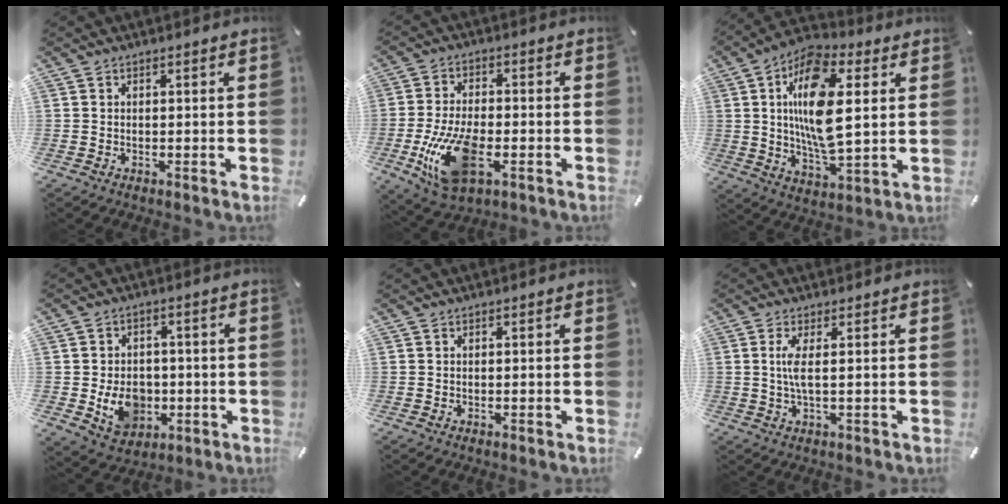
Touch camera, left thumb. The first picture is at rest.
{"total": 14.8, "force": [-4.3, 8.0, 11.6], "torque": [-0.238, -0.002, -0.070]}
{"total": 16.9, "force": [4.0, 7.3, 14.7], "torque": [-0.297, -0.003, 0.064]}
{"total": 9.9, "force": [-2.1, 8.1, 5.3], "torque": [-0.091, 0.014, -0.033]}
{"total": 0.0}
{"total": 4.8, "force": [0.6, 0.6, 4.7], "torque": [-0.097, -0.006, 0.006]}